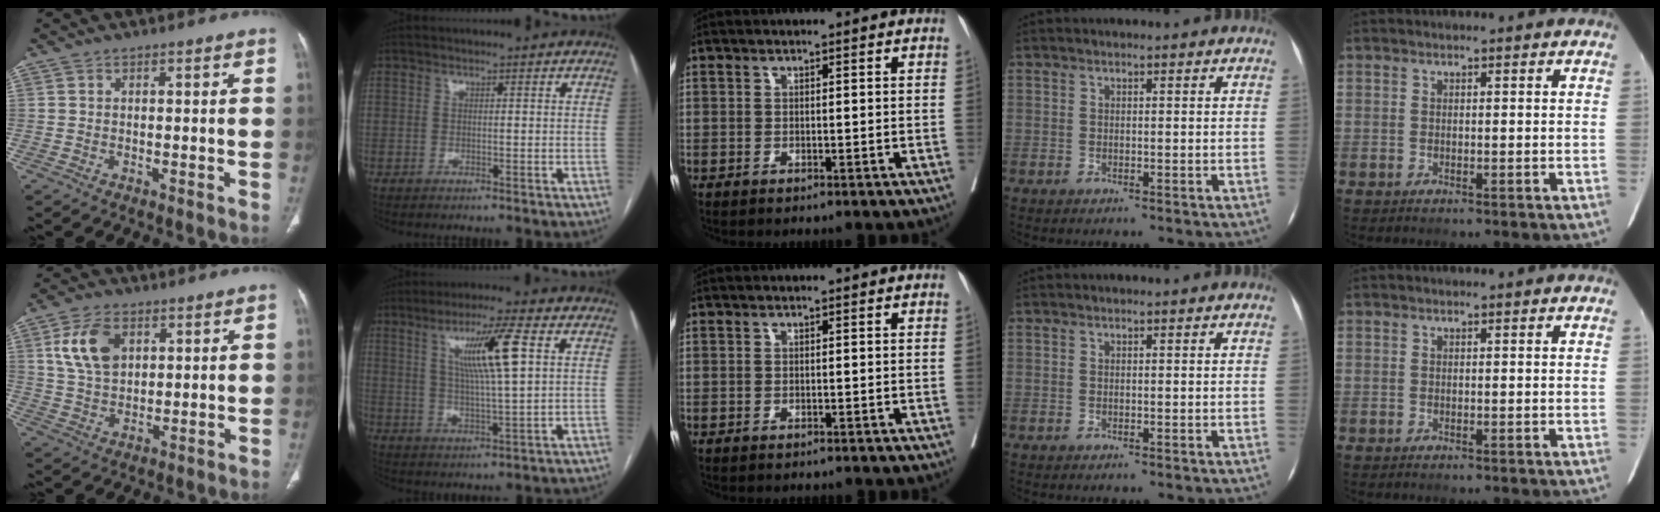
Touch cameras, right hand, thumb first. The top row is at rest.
{"thumb": {"total": 9.3, "force": [3.4, 5.9, 6.4], "torque": [-0.111, -0.009, 0.071]}, "index": {"total": 9.8, "force": [3.1, -0.1, 9.3], "torque": [-0.168, 0.002, 0.056]}, "middle": {"total": 1.5, "force": [-1.4, 0.5, 0.4], "torque": [-0.010, -0.004, -0.019]}}